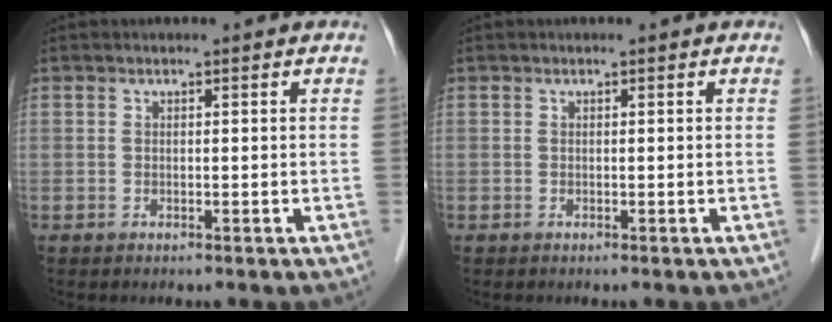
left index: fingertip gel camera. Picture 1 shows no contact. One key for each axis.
{"total": 0.0}